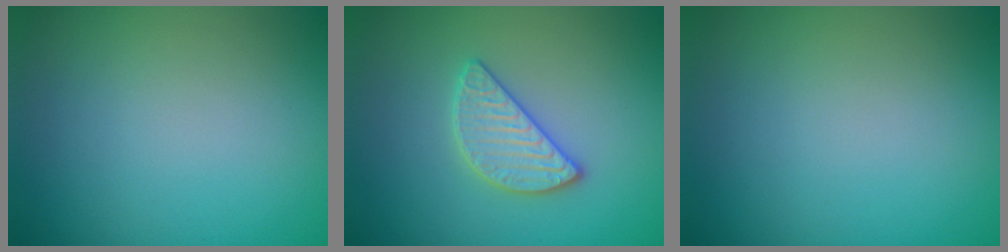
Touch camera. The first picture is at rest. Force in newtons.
{"total": 2.8, "press": 2.7, "slide": 0.5}
{"total": 0.0}